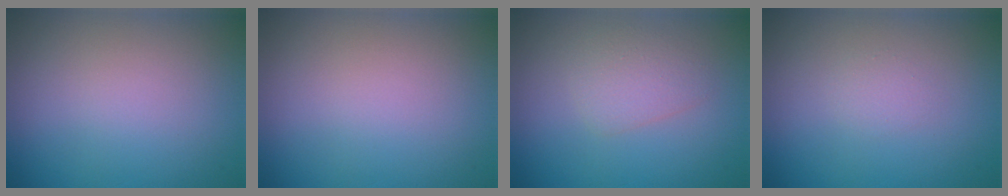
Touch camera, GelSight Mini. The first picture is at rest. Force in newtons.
{"total": 0.0}
{"total": 2.1, "press": 2.1, "slide": 0.1}
{"total": 0.7, "press": 0.7, "slide": 0.1}